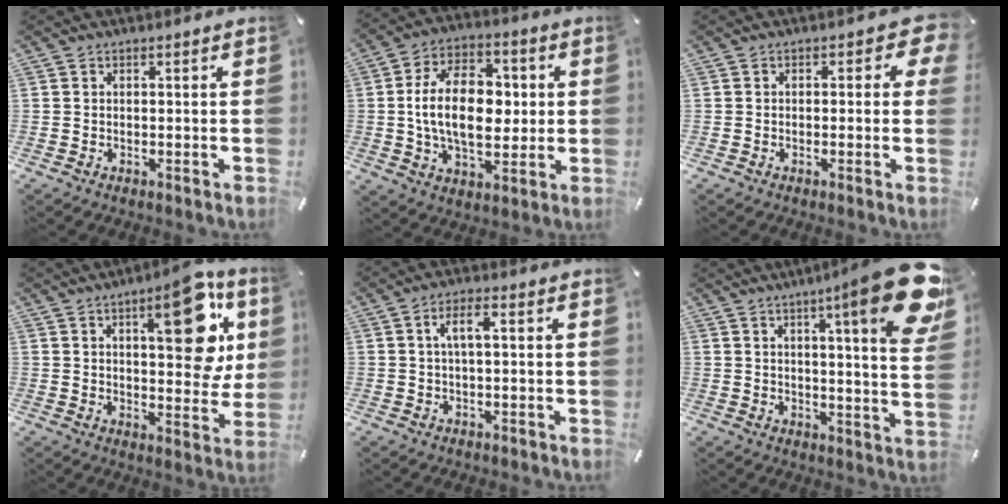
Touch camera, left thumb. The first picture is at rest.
{"total": 16.9, "force": [0.5, 10.7, 13.1], "torque": [-0.235, 0.010, 0.006]}
{"total": 4.4, "force": [0.8, 2.6, 3.4], "torque": [-0.034, -0.001, 0.007]}
{"total": 19.7, "force": [7.9, 8.7, 15.9], "torque": [-0.183, -0.037, 0.115]}
{"total": 4.2, "force": [0.6, 1.2, 4.0], "torque": [-0.078, 0.009, 0.007]}
{"total": 19.2, "force": [9.4, 2.9, 16.5], "torque": [-0.240, -0.054, 0.135]}